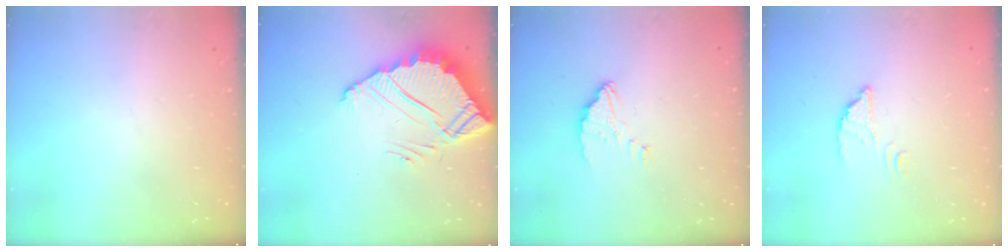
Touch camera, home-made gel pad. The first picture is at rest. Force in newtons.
{"total": 7.5, "press": 7.5, "slide": 0.6}
{"total": 3.1, "press": 3.1, "slide": 0.1}
{"total": 2.4, "press": 2.4, "slide": 0.1}